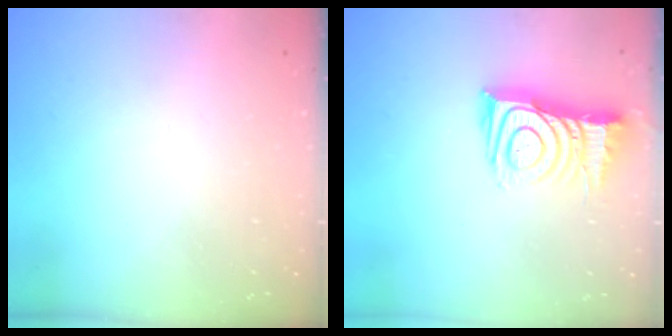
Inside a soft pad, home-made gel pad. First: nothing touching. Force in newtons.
{"total": 12.6, "press": 12.5, "slide": 1.0}